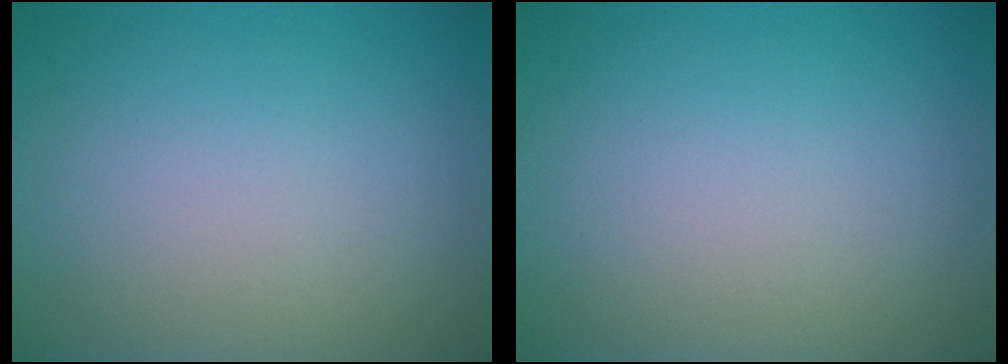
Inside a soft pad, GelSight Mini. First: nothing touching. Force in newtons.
{"total": 0.0}